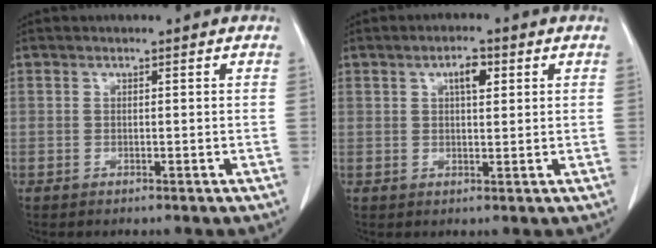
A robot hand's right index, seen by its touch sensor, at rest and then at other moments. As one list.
[{"total": 3.2, "force": [1.2, 1.1, 2.7], "torque": [-0.046, 0.003, 0.019]}]